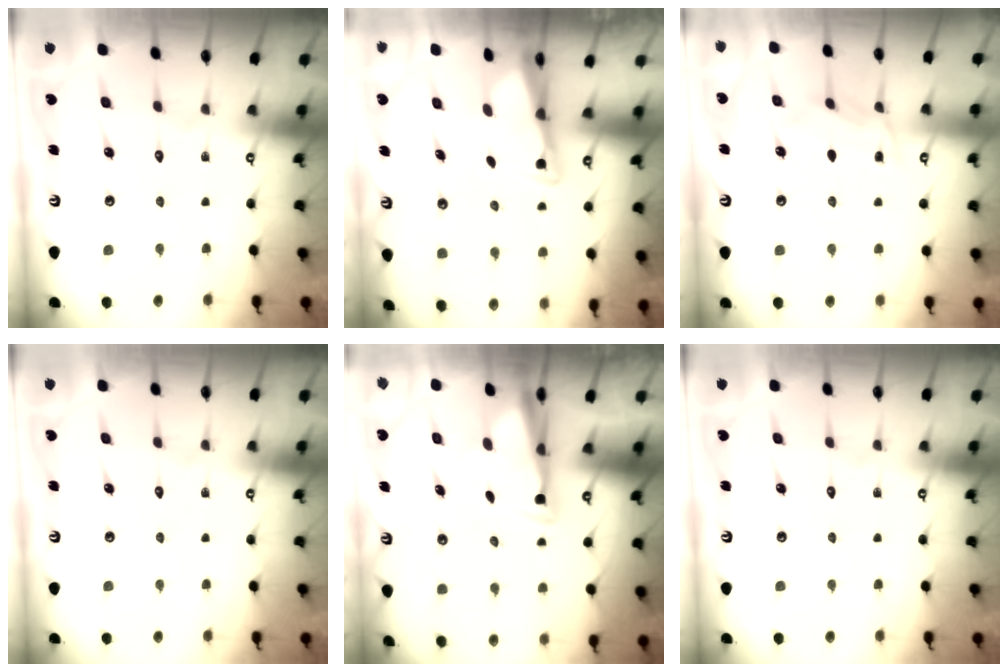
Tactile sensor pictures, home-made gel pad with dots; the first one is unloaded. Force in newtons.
{"total": 2.7, "press": 2.7, "slide": 0.5}
{"total": 6.6, "press": 6.6, "slide": 0.7}
{"total": 0.0}
{"total": 3.2, "press": 3.1, "slide": 0.7}
{"total": 0.0}